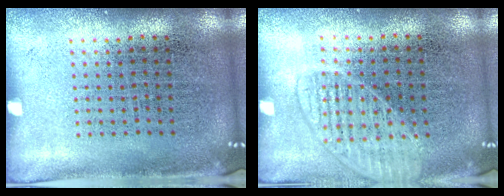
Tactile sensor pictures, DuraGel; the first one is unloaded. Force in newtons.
{"total": 1.5, "press": 1.4, "slide": 0.5}